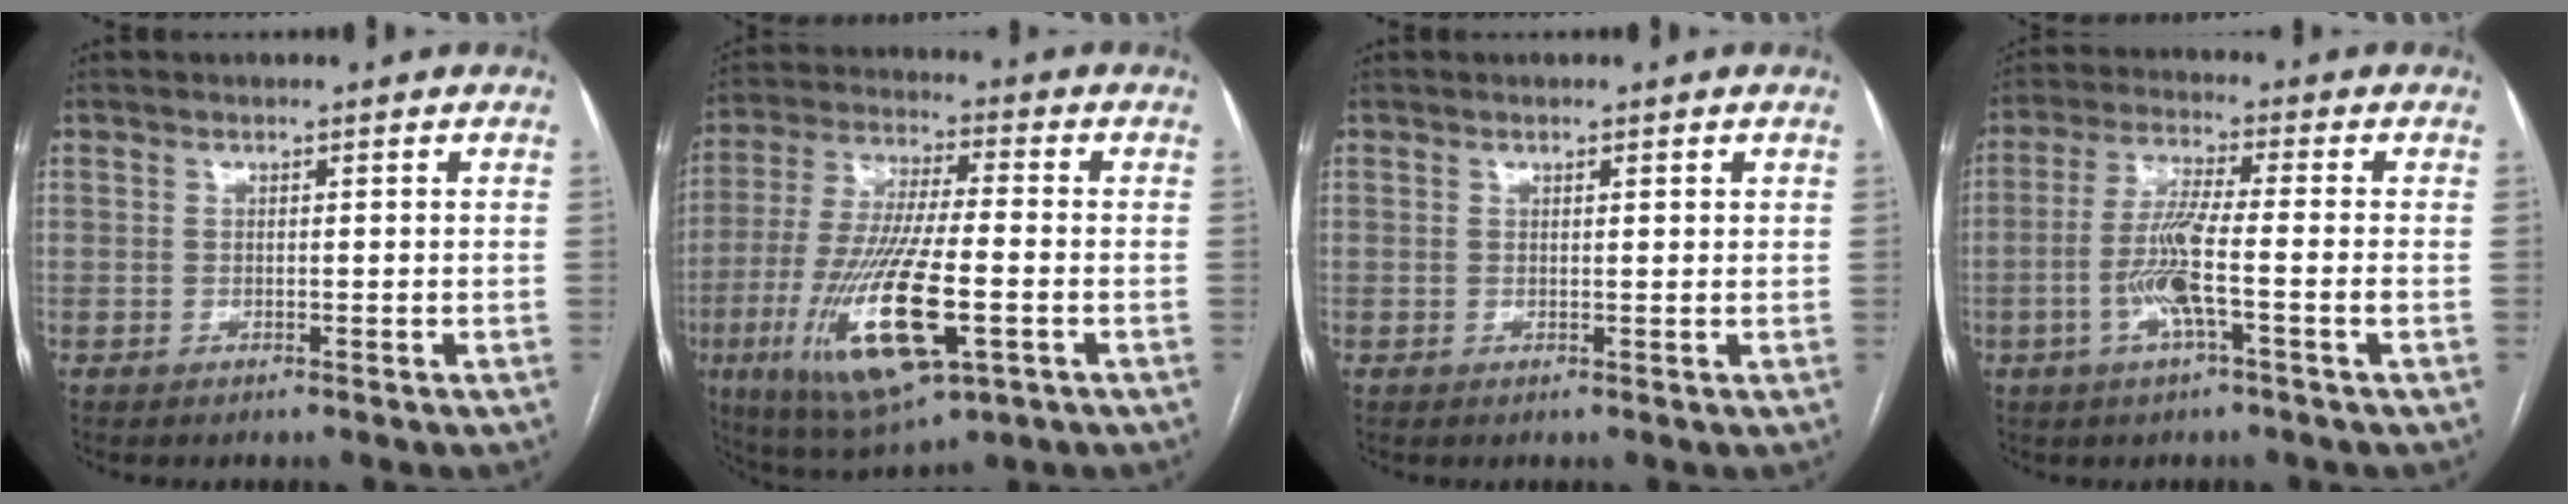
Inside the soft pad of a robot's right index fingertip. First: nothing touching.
{"total": 18.5, "force": [-5.9, 3.8, 17.1], "torque": [-0.357, -0.031, -0.096]}
{"total": 0.9, "force": [0.5, 0.1, 0.7], "torque": [-0.014, 0.000, 0.007]}
{"total": 7.9, "force": [-2.1, 0.1, 7.6], "torque": [-0.154, 0.001, -0.046]}